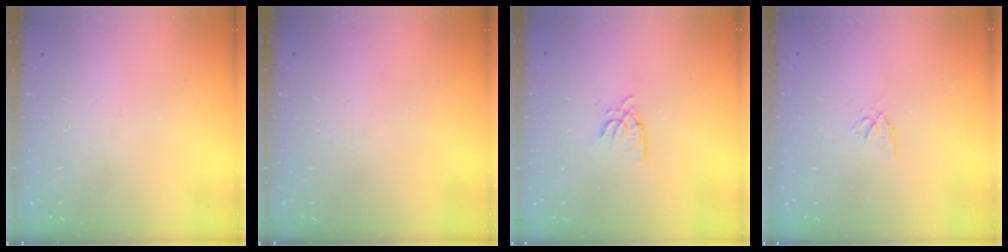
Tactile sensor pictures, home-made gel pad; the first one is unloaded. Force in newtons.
{"total": 0.0}
{"total": 6.7, "press": 6.7, "slide": 0.5}
{"total": 2.2, "press": 2.2, "slide": 0.2}